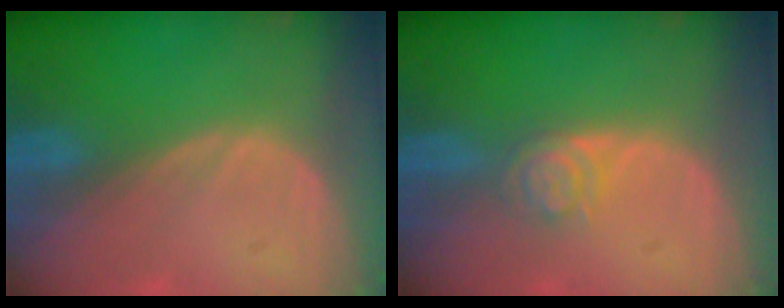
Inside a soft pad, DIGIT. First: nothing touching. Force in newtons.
{"total": 3.9, "press": 3.5, "slide": 1.8}